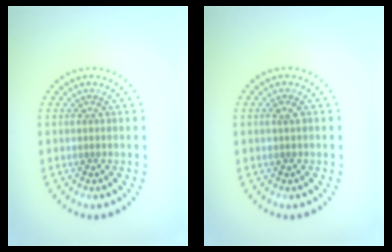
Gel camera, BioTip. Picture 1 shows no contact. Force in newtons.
{"total": 0.8, "press": 0.8, "slide": 0.1}